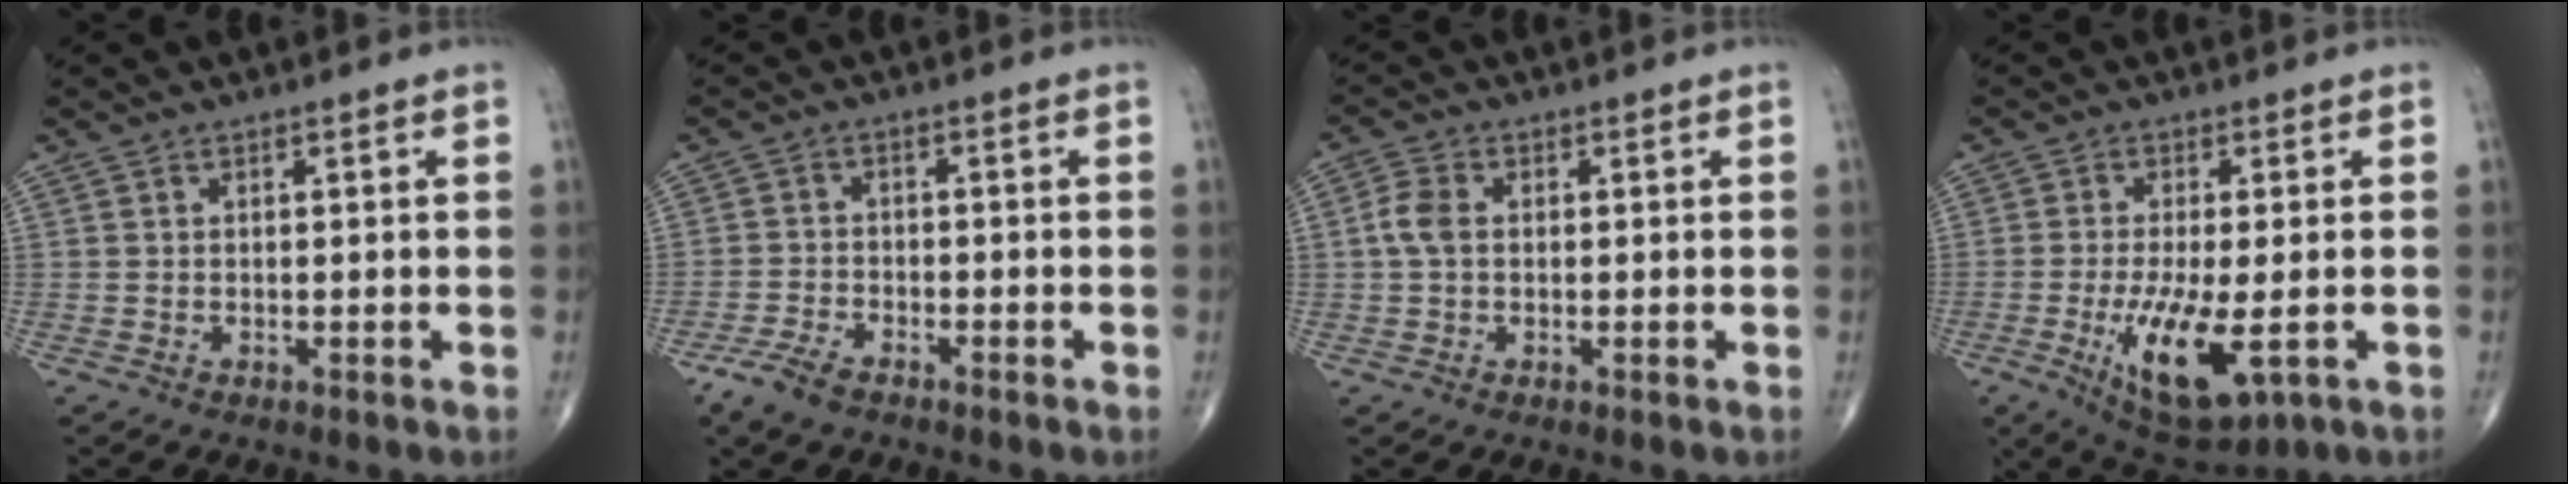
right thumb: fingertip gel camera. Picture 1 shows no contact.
{"total": 4.9, "force": [-3.6, 2.1, 2.6], "torque": [-0.058, 0.009, -0.066]}
{"total": 3.8, "force": [0.2, 2.6, 2.8], "torque": [-0.065, 0.011, -0.001]}
{"total": 12.0, "force": [-3.3, 4.1, 10.8], "torque": [-0.190, -0.019, -0.042]}